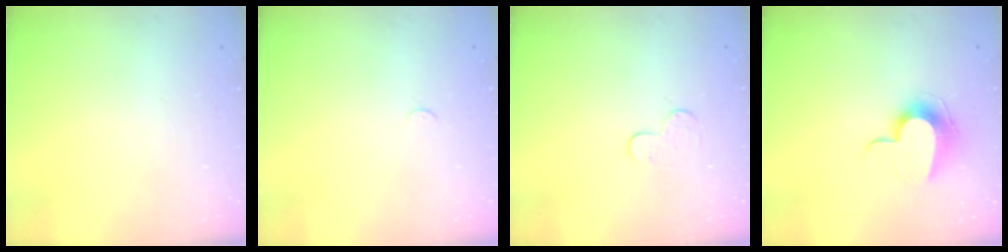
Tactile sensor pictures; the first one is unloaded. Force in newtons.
{"total": 2.3, "press": 2.3, "slide": 0.3}
{"total": 4.9, "press": 4.9, "slide": 0.4}
{"total": 10.1, "press": 10.1, "slide": 0.3}